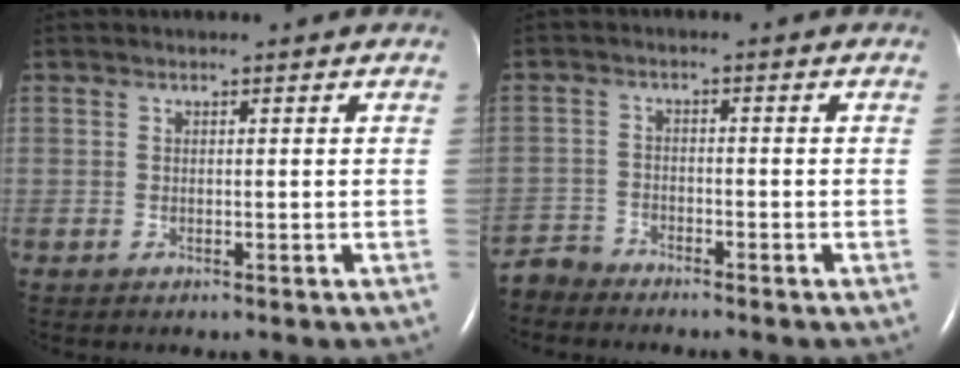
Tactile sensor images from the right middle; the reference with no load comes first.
{"total": 3.6, "force": [-3.5, 0.5, -0.8], "torque": [0.016, -0.010, -0.070]}